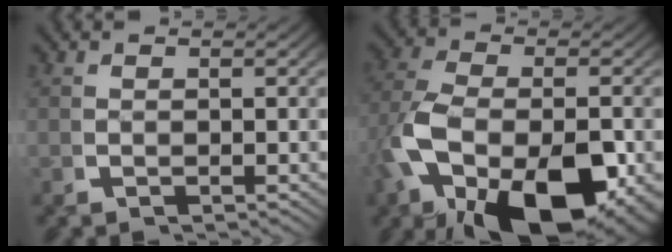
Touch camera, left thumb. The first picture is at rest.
{"total": 13.8, "force": [-4.1, 7.6, 10.8], "torque": [-0.247, -0.061, -0.033]}